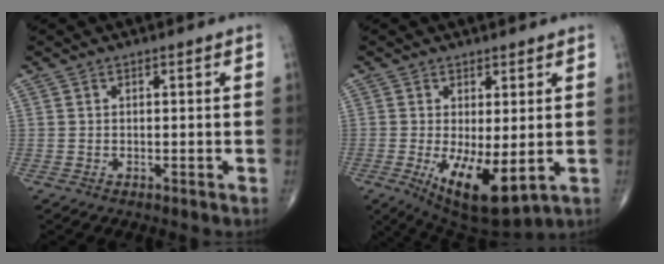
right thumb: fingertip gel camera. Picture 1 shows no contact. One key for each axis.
{"total": 11.1, "fx": -2.2, "fy": 4.3, "fz": 10.0, "tx": -0.158, "ty": -0.027, "tz": -0.018}